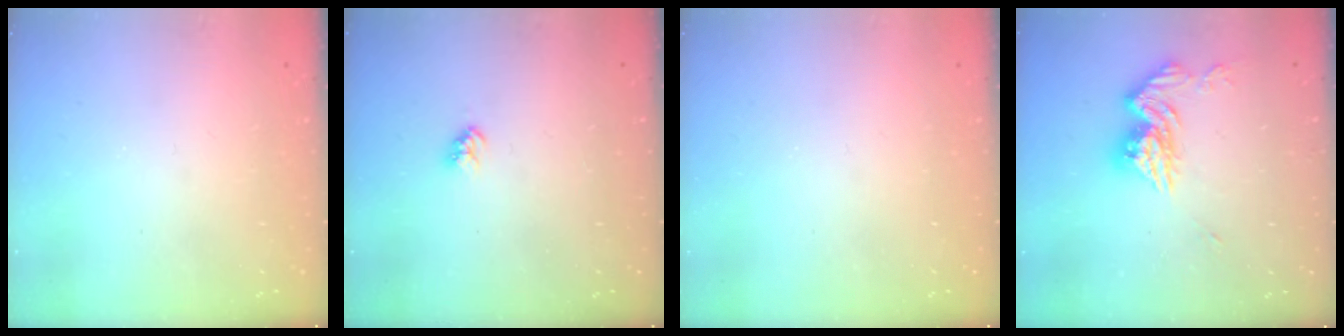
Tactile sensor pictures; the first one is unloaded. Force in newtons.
{"total": 3.0, "press": 3.0, "slide": 0.3}
{"total": 0.0}
{"total": 12.8, "press": 12.8, "slide": 1.1}